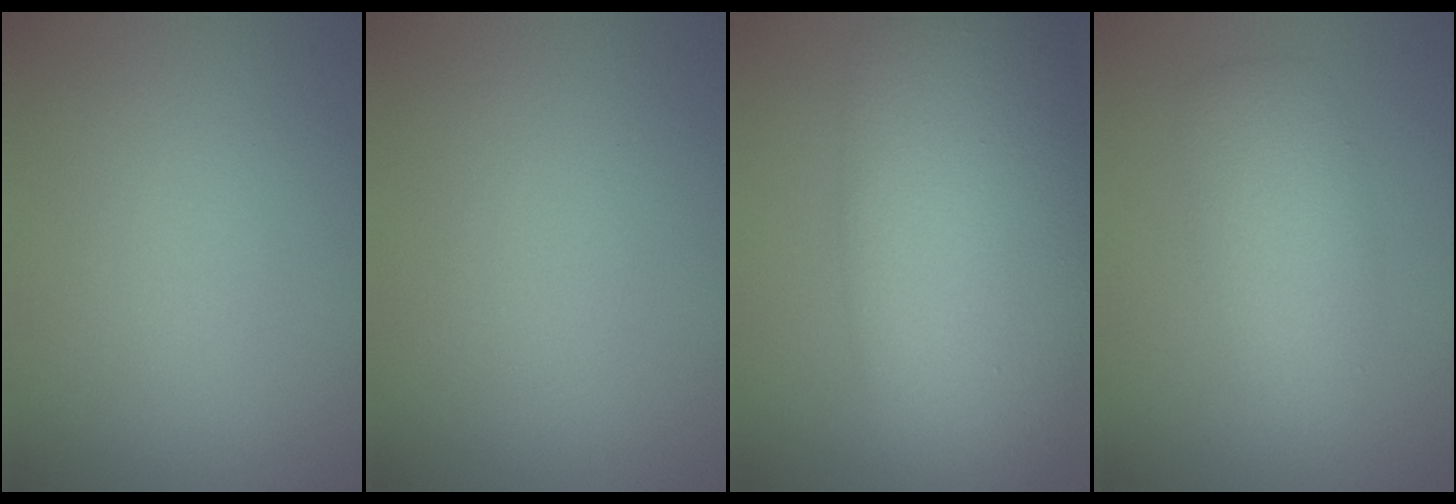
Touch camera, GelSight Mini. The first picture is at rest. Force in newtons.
{"total": 0.0}
{"total": 13.5, "press": 13.5, "slide": 0.3}
{"total": 2.9, "press": 2.9, "slide": 0.2}